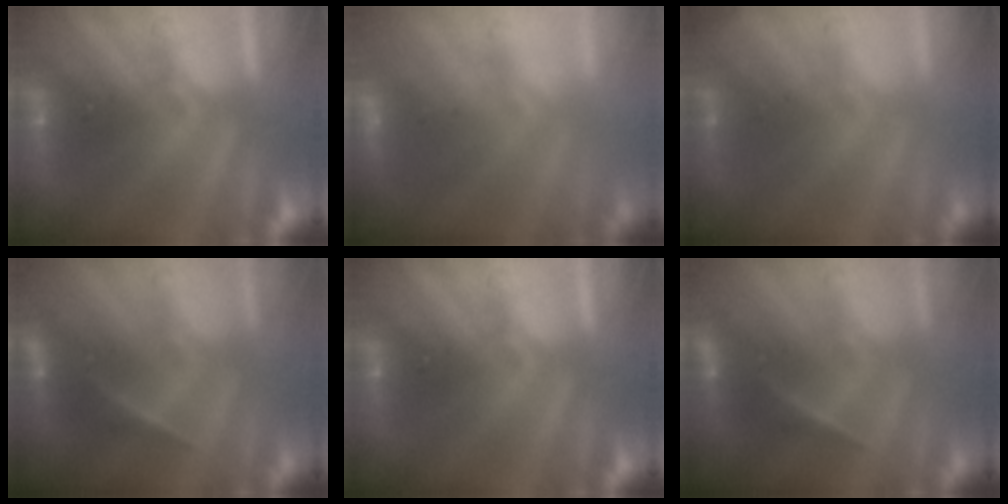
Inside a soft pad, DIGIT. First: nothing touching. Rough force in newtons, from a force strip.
{"total": 3.9}
{"total": 1.8}
{"total": 2.4}
{"total": 0.0}
{"total": 2.4}